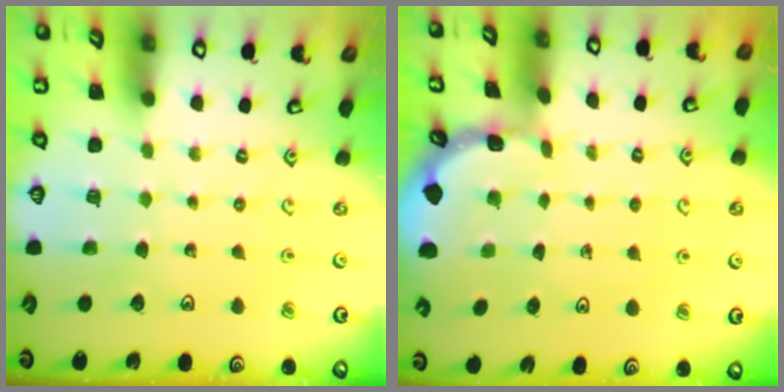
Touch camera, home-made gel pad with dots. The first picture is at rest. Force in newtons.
{"total": 0.7, "press": 0.6, "slide": 0.1}